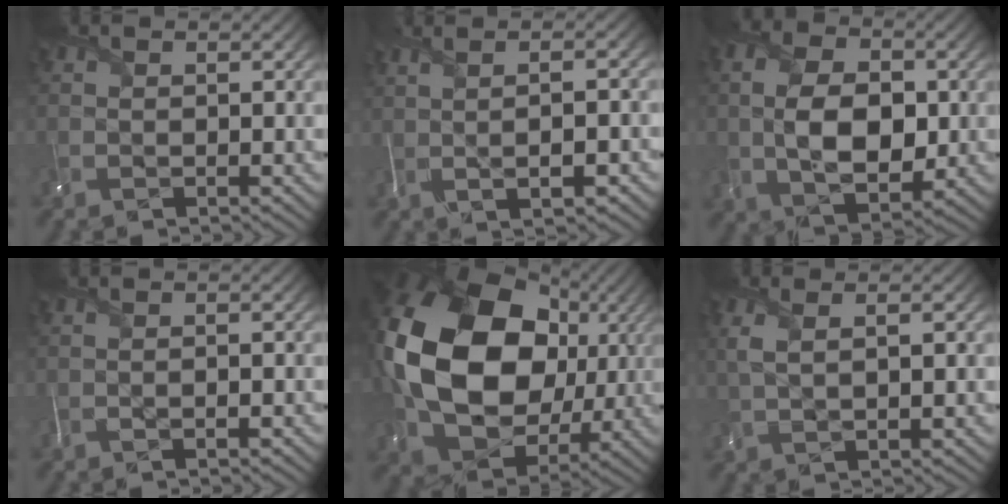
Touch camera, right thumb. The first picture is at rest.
{"total": 6.2, "force": [0.4, 1.8, 6.0], "torque": [-0.068, 0.024, -0.006]}
{"total": 9.1, "force": [-0.6, 5.4, 7.2], "torque": [-0.145, -0.008, -0.015]}
{"total": 1.6, "force": [-1.0, 0.4, 1.2], "torque": [-0.010, -0.005, -0.013]}
{"total": 20.1, "force": [2.1, 15.2, 13.0], "torque": [-0.302, -0.019, 0.061]}
{"total": 3.6, "force": [0.5, 0.9, 3.4], "torque": [-0.078, 0.001, 0.013]}